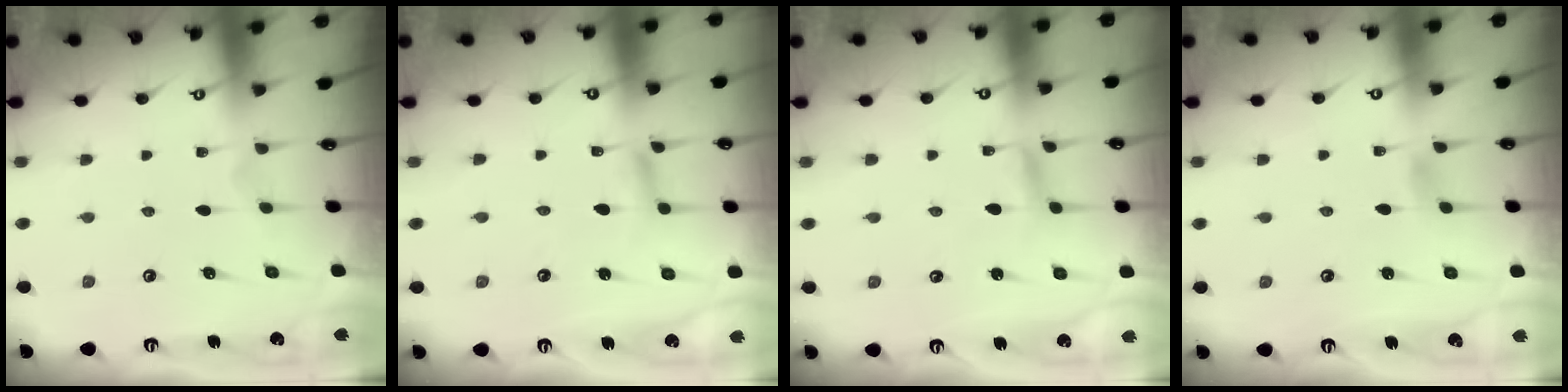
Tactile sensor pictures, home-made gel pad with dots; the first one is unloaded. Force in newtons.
{"total": 3.7, "press": 3.7, "slide": 0.3}
{"total": 2.0, "press": 2.0, "slide": 0.2}
{"total": 4.2, "press": 4.1, "slide": 0.5}